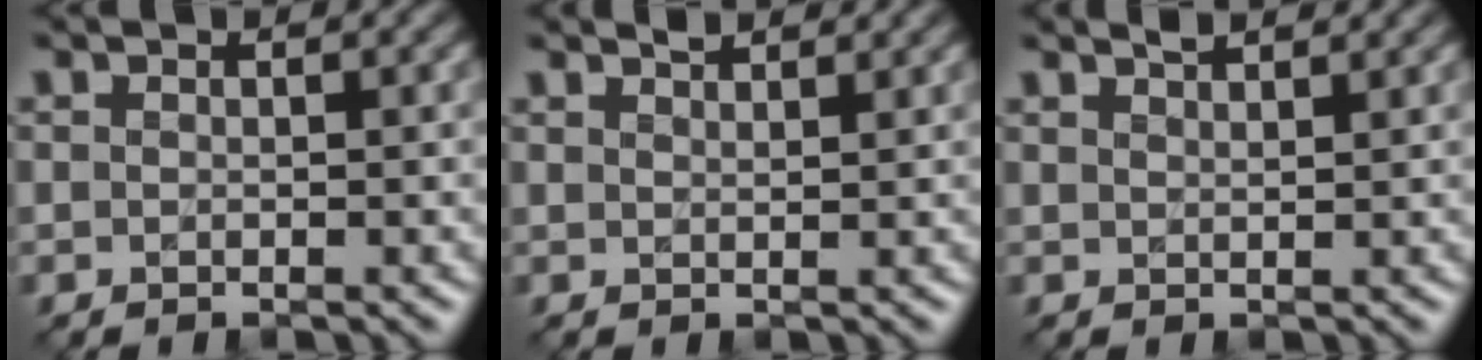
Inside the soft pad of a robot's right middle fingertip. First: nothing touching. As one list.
[{"total": 2.0, "force": [1.8, 0.4, 0.8], "torque": [-0.002, 0.004, 0.017]}, {"total": 2.4, "force": [2.0, 0.7, 1.2], "torque": [0.001, 0.009, 0.014]}]